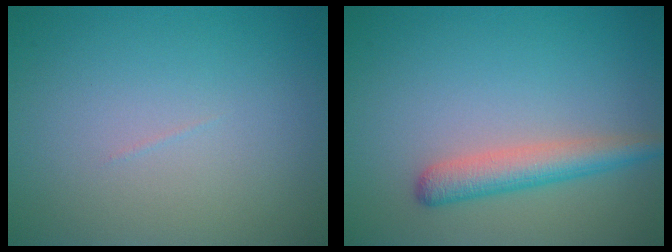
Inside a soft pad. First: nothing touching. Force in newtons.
{"total": 3.3, "press": 3.3, "slide": 0.1}